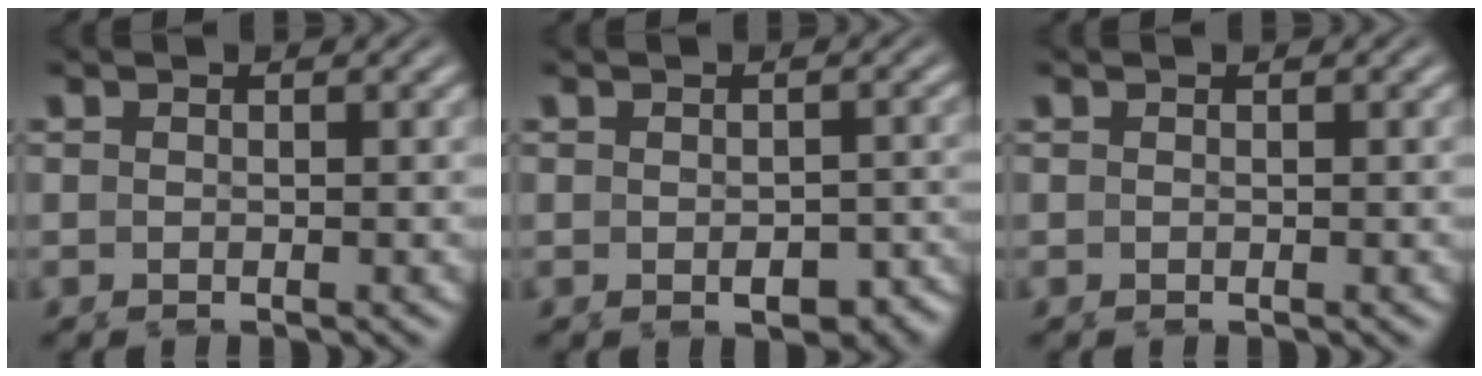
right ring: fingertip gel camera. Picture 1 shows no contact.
{"total": 2.7, "force": [-1.9, 1.4, 1.4], "torque": [-0.014, -0.009, -0.025]}
{"total": 1.4, "force": [-0.3, -1.3, -0.4], "torque": [0.018, -0.011, 0.005]}